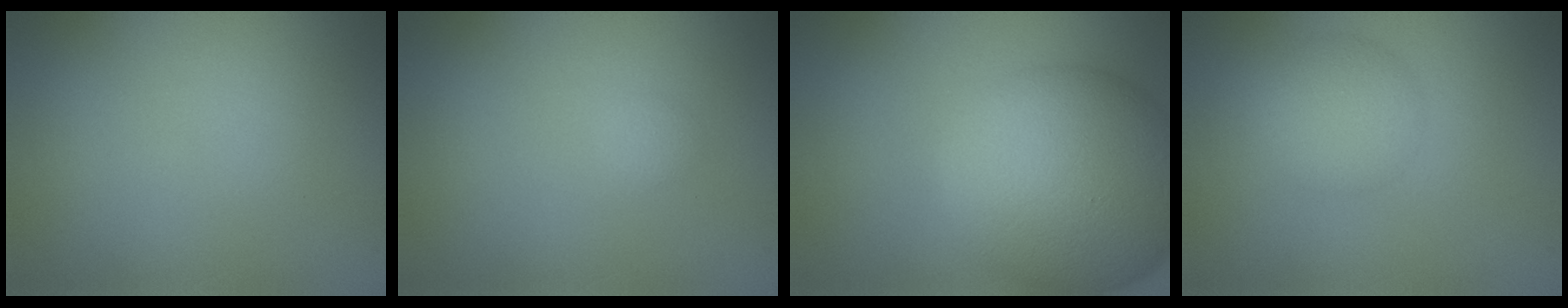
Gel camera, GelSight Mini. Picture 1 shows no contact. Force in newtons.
{"total": 0.5, "press": 0.5, "slide": 0.0}
{"total": 14.0, "press": 14.0, "slide": 0.3}
{"total": 3.5, "press": 3.5, "slide": 0.1}